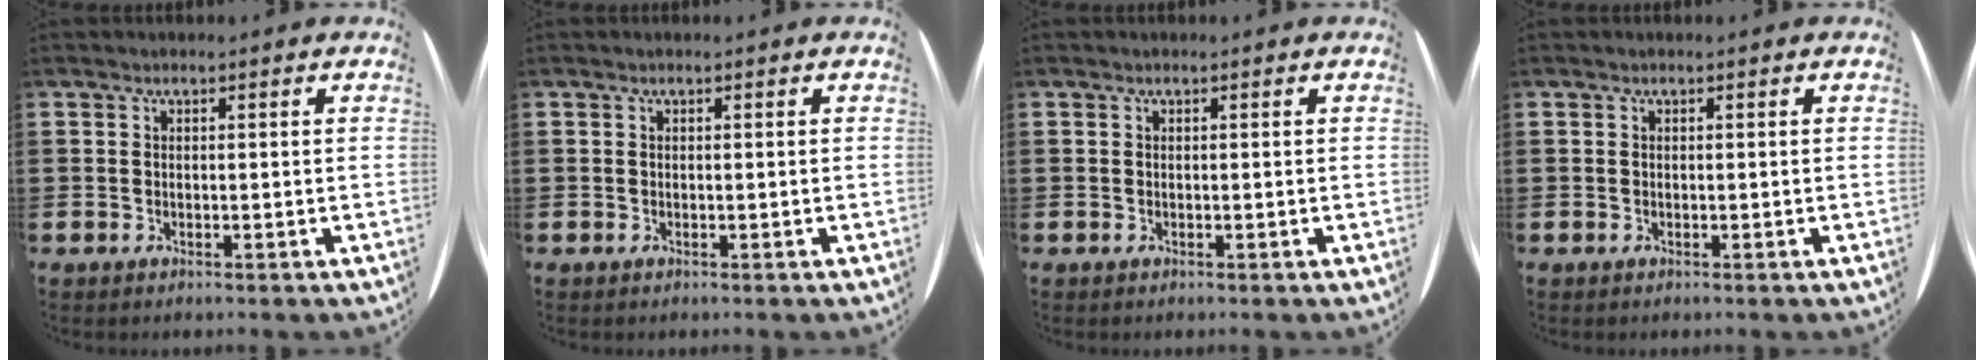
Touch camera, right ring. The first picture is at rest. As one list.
[{"total": 0.0}, {"total": 0.0}, {"total": 0.0}]